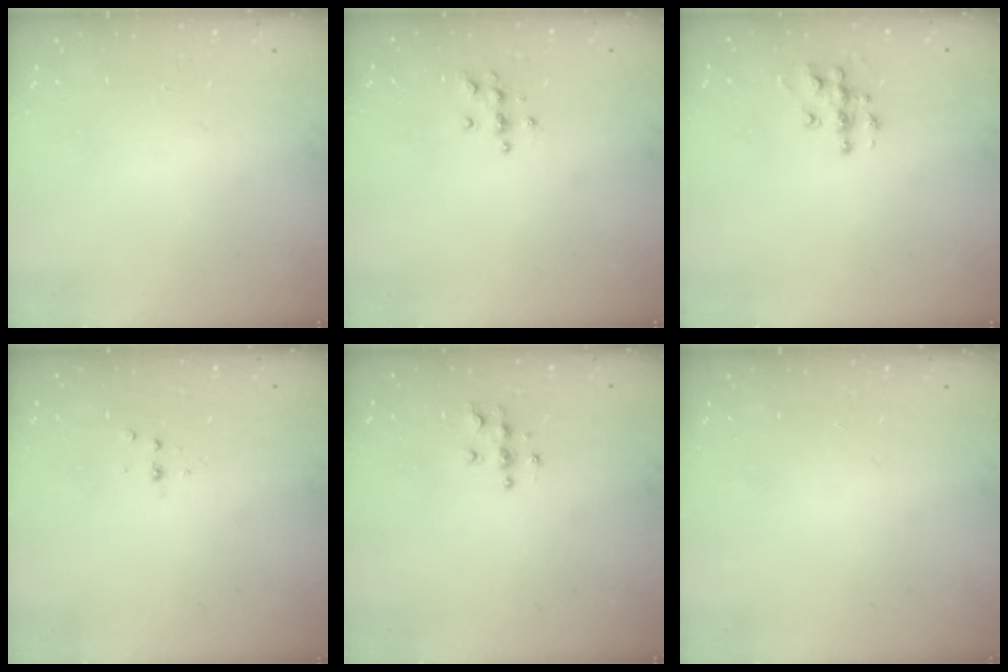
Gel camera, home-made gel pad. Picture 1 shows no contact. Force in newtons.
{"total": 3.9, "press": 3.9, "slide": 0.6}
{"total": 8.3, "press": 8.2, "slide": 0.5}
{"total": 2.3, "press": 2.3, "slide": 0.3}
{"total": 4.0, "press": 4.0, "slide": 0.3}
{"total": 0.0}